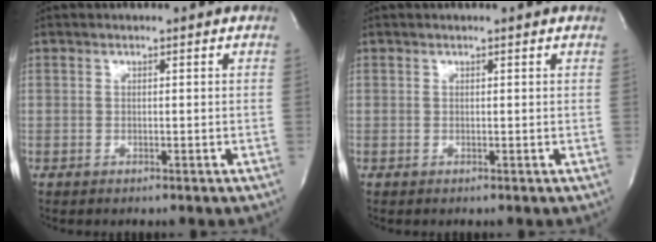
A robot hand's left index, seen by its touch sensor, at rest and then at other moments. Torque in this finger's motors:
{"motor_torque": [0.14, -0.12, -0.01, 0.01]}